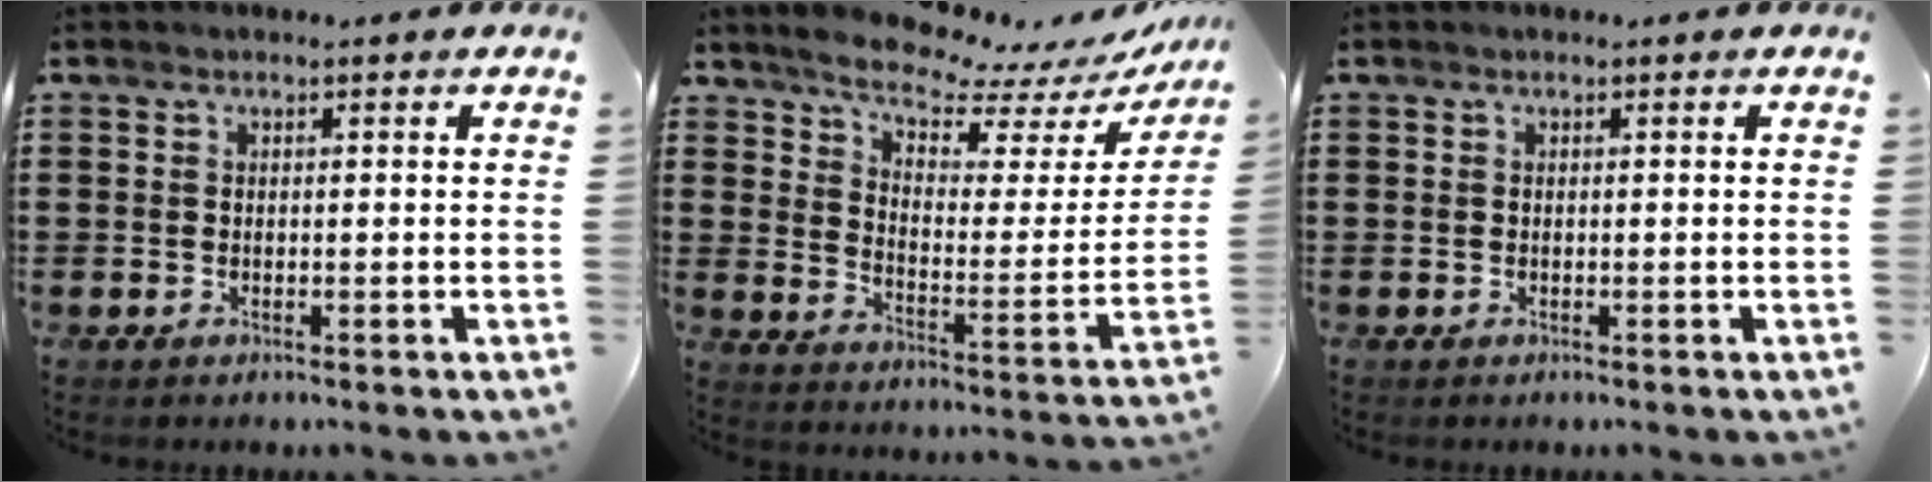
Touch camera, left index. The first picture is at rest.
{"total": 8.3, "force": [7.7, 1.8, 2.6], "torque": [-0.066, -0.059, 0.134]}
{"total": 0.0}